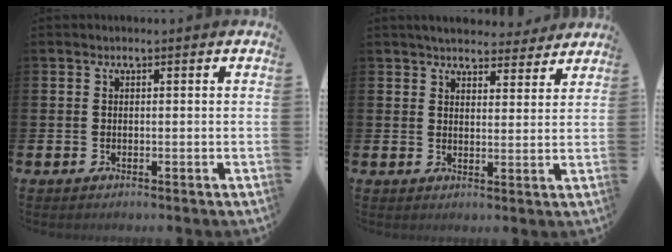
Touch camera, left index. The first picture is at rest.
{"total": 4.9, "force": [4.7, 1.1, 0.7], "torque": [-0.019, -0.024, 0.083]}